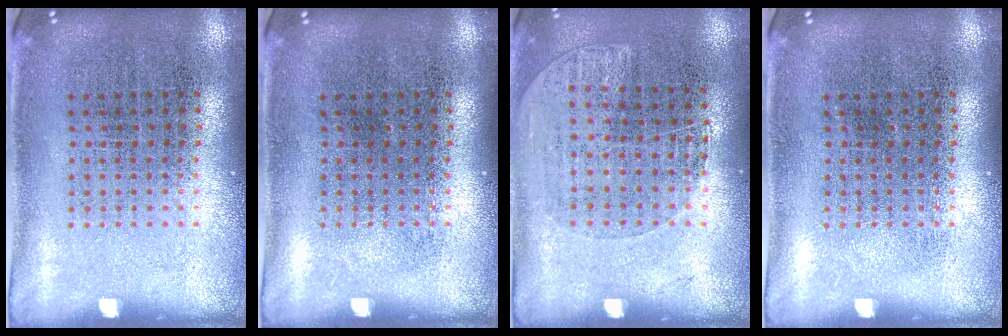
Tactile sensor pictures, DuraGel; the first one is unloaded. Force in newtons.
{"total": 0.0}
{"total": 1.1, "press": 0.9, "slide": 0.5}
{"total": 0.0}